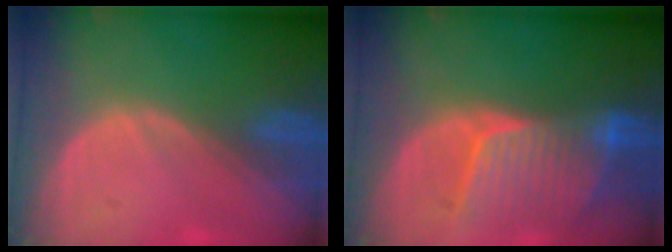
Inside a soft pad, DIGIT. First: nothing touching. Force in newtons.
{"total": 8.4, "press": 7.6, "slide": 3.4}